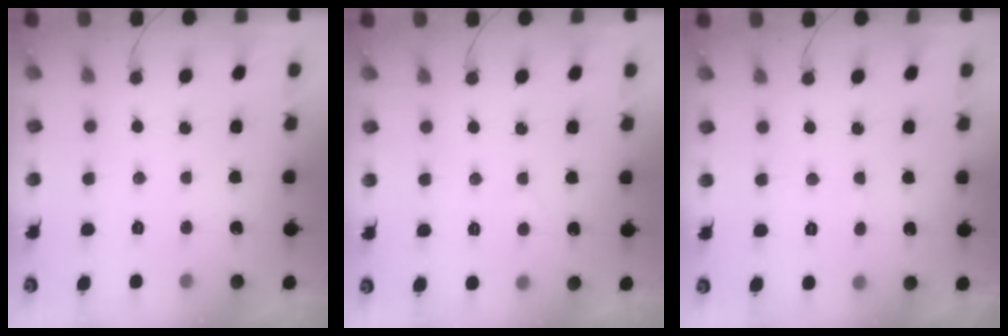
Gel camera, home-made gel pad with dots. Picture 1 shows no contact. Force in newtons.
{"total": 1.0, "press": 1.0, "slide": 0.2}
{"total": 2.6, "press": 2.6, "slide": 0.2}